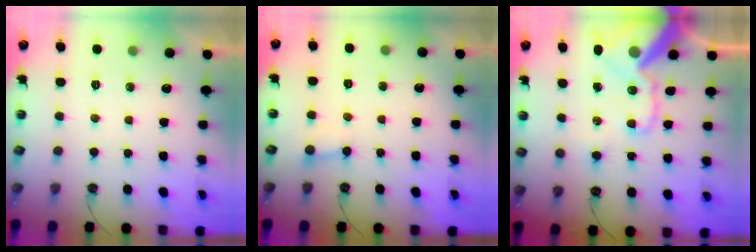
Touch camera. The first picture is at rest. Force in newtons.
{"total": 3.3, "press": 3.3, "slide": 0.2}
{"total": 19.1, "press": 18.9, "slide": 2.6}